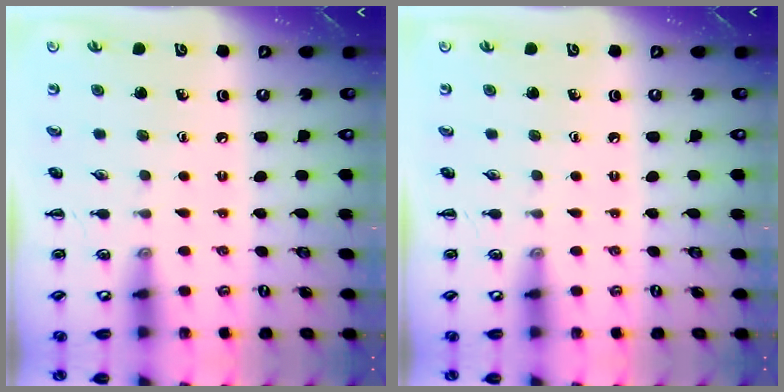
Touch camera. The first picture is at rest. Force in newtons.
{"total": 0.0}